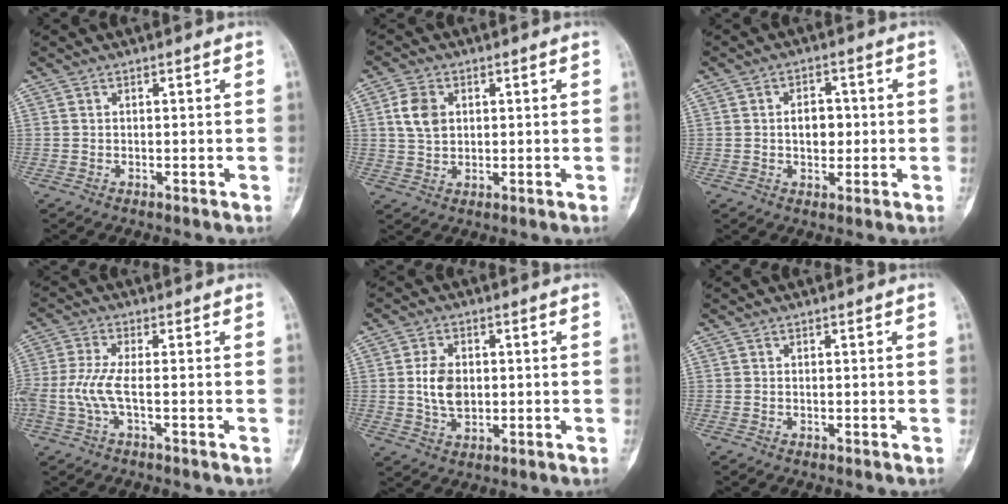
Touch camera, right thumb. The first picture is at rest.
{"total": 6.1, "force": [1.4, 4.5, 3.9], "torque": [-0.063, -0.003, 0.026]}
{"total": 5.2, "force": [0.0, 3.6, 3.8], "torque": [-0.033, 0.009, -0.002]}
{"total": 6.4, "force": [-1.7, 2.2, 5.8], "torque": [-0.153, 0.013, -0.036]}
{"total": 6.9, "force": [0.1, 4.8, 4.9], "torque": [-0.077, 0.000, 0.005]}
{"total": 0.0}